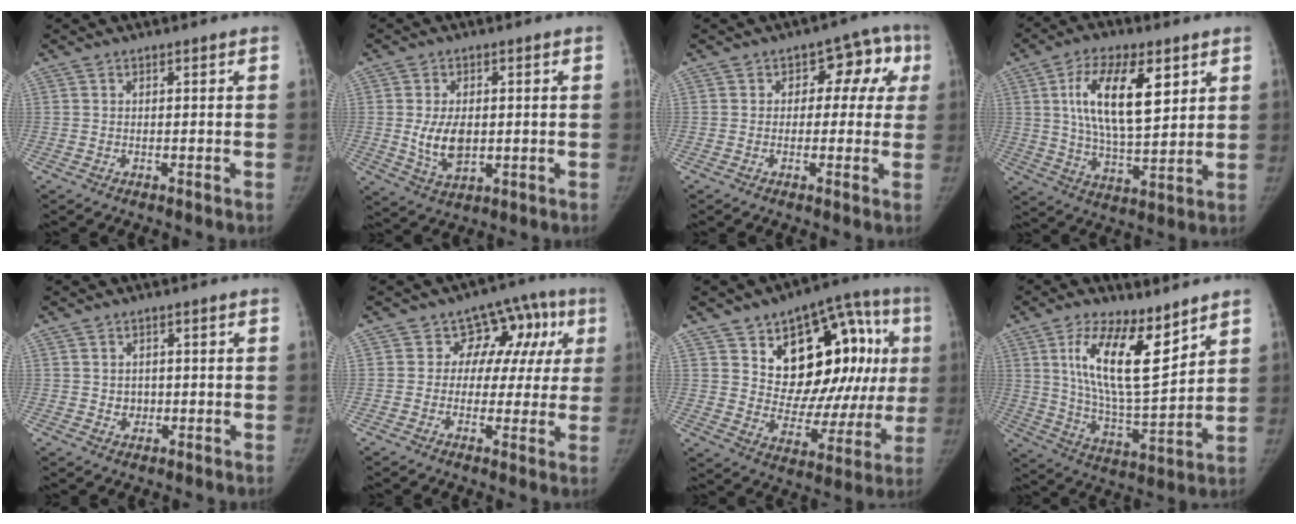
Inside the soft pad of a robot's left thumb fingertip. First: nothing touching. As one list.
[{"total": 7.7, "force": [-0.1, 4.8, 6.0], "torque": [-0.097, -0.008, 0.007]}, {"total": 8.3, "force": [1.5, 6.0, 5.6], "torque": [-0.007, 0.025, 0.008]}, {"total": 16.3, "force": [5.6, 7.2, 13.5], "torque": [-0.212, -0.022, 0.102]}, {"total": 2.4, "force": [-0.1, 2.2, 1.0], "torque": [0.001, 0.003, 0.001]}, {"total": 10.4, "force": [2.6, 8.5, 5.5], "torque": [0.000, 0.013, 0.023]}, {"total": 25.2, "force": [6.6, 14.7, 19.5], "torque": [-0.211, 0.008, 0.106]}, {"total": 16.4, "force": [8.3, 6.2, 12.7], "torque": [-0.200, -0.053, 0.158]}]